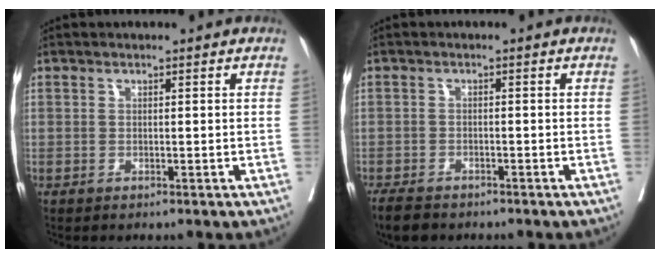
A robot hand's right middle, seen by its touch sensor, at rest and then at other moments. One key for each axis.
{"total": 4.4, "fx": -3.7, "fy": 1.6, "fz": 1.7, "tx": -0.034, "ty": -0.009, "tz": -0.060}